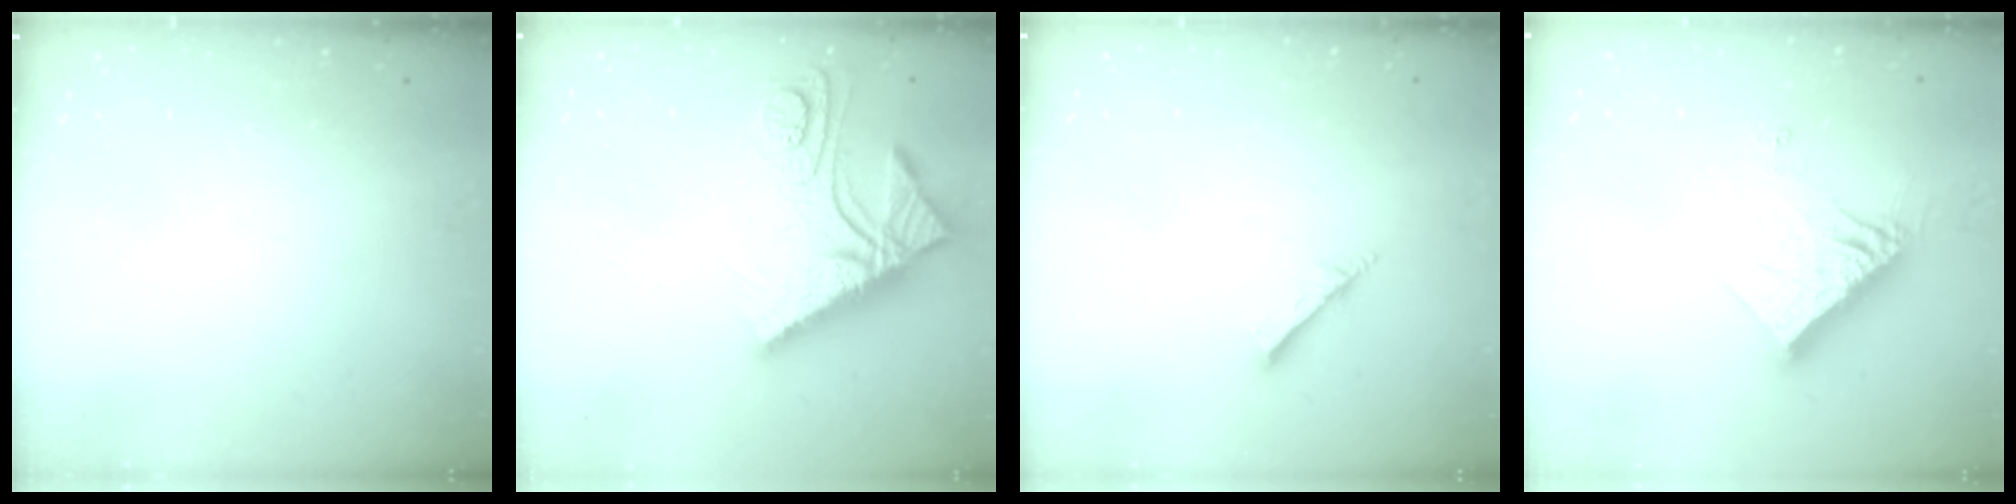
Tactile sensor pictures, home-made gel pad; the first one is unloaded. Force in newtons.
{"total": 15.3, "press": 15.3, "slide": 1.4}
{"total": 1.7, "press": 1.6, "slide": 0.1}
{"total": 13.5, "press": 13.5, "slide": 1.1}